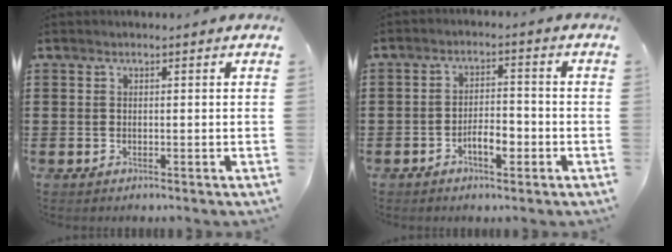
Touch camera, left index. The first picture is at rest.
{"total": 4.2, "force": [-2.0, 1.7, 3.3], "torque": [-0.058, 0.007, -0.038]}